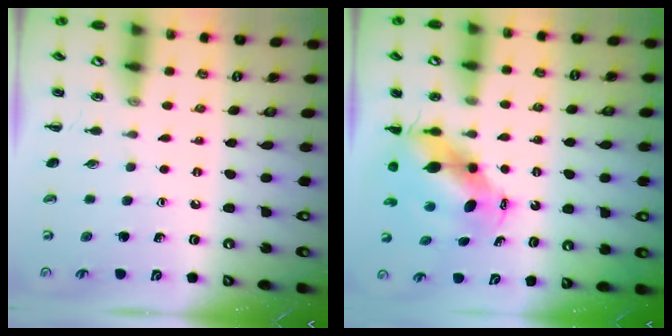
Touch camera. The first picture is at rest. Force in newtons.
{"total": 6.8, "press": 6.6, "slide": 1.8}